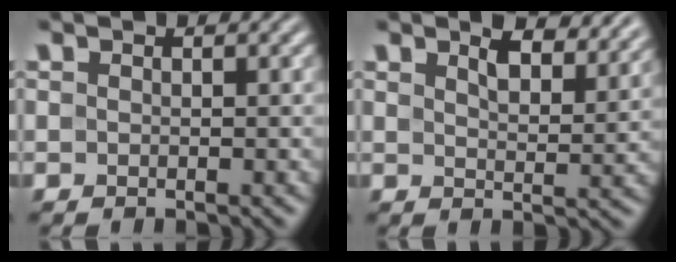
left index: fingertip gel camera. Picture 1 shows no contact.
{"total": 4.9, "force": [3.5, 1.7, 3.0], "torque": [-0.049, 0.000, 0.047]}